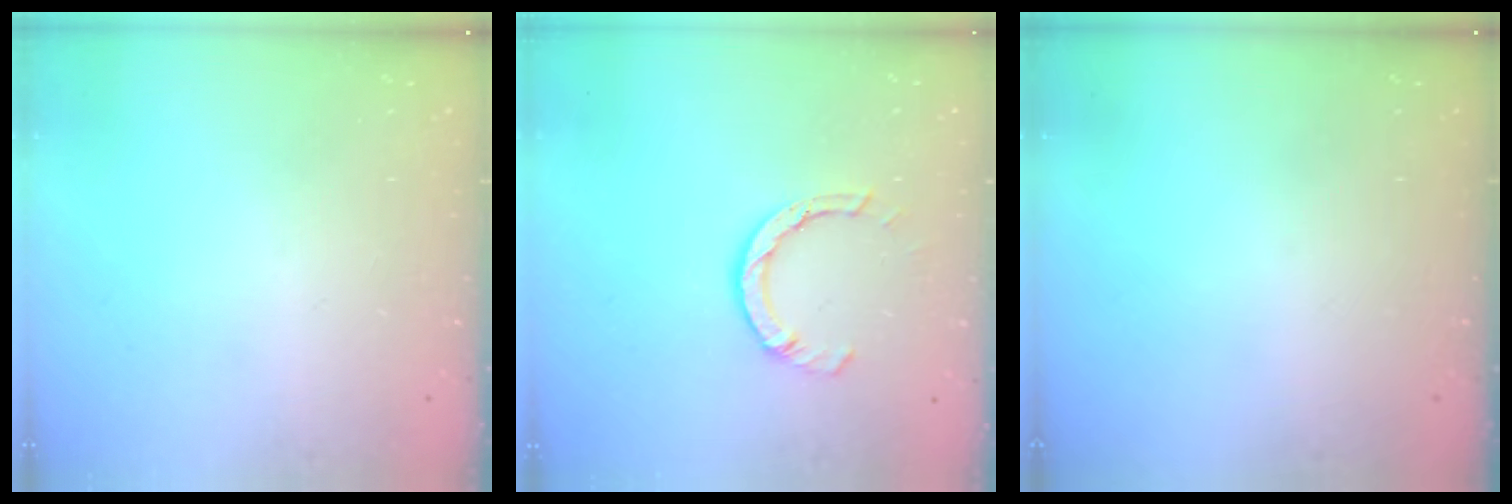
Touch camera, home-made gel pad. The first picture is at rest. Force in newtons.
{"total": 5.5, "press": 5.5, "slide": 0.6}
{"total": 0.0}